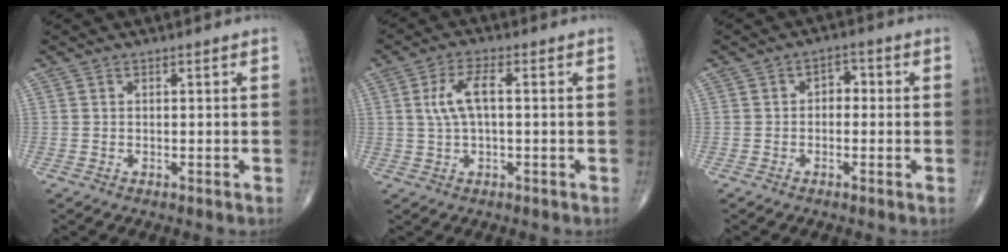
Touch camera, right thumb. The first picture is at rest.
{"total": 7.1, "force": [0.9, 2.4, 6.6], "torque": [-0.151, 0.016, 0.019]}
{"total": 2.8, "force": [-0.2, 2.0, 1.9], "torque": [-0.008, 0.013, -0.014]}